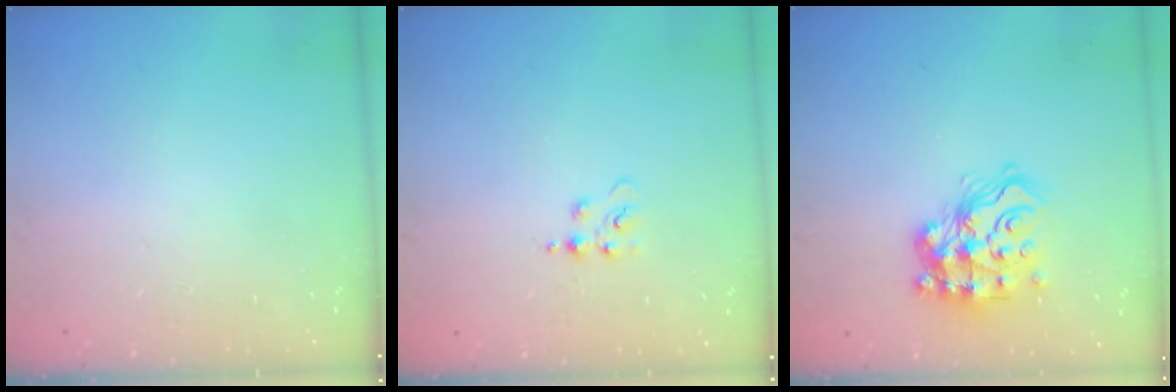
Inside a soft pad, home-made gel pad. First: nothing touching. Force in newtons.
{"total": 4.1, "press": 4.1, "slide": 0.6}
{"total": 16.1, "press": 15.9, "slide": 2.1}